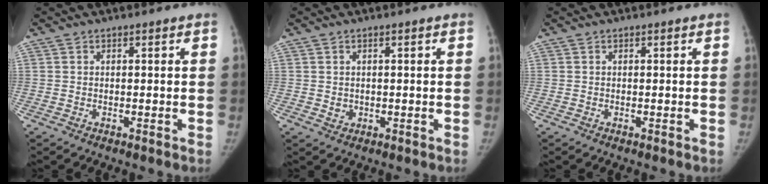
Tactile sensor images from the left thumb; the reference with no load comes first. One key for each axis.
{"total": 1.5, "fx": 0.0, "fy": 1.3, "fz": 0.8, "tx": -0.007, "ty": 0.000, "tz": 0.006}
{"total": 0.0}